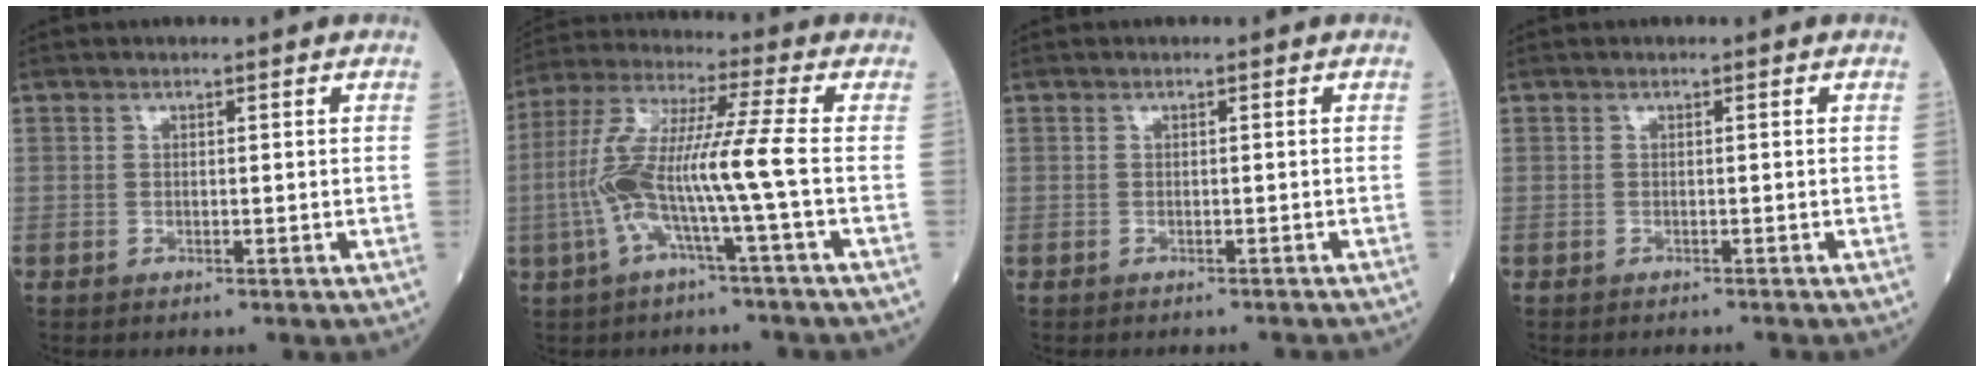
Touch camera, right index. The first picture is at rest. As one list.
[{"total": 11.2, "force": [-2.6, -0.8, 10.8], "torque": [-0.234, 0.021, -0.057]}, {"total": 2.5, "force": [-2.4, 0.1, 0.3], "torque": [-0.004, -0.008, -0.028]}, {"total": 1.7, "force": [-1.6, -0.4, 0.3], "torque": [0.000, -0.001, -0.021]}]